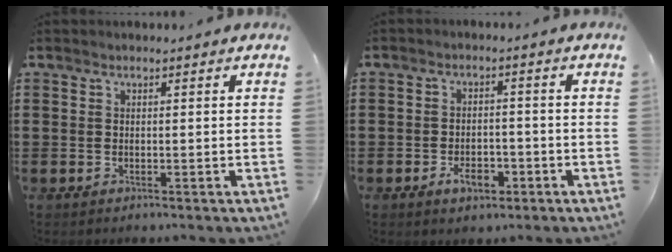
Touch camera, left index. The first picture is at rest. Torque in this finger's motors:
{"motor_torque": [1.08, 1.05, 0.23, 0.03]}